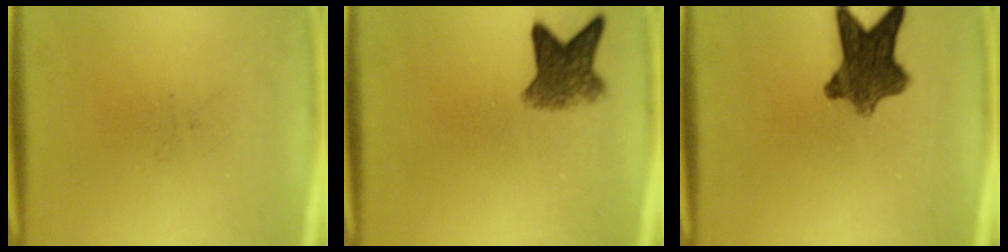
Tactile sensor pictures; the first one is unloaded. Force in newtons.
{"total": 5.7}
{"total": 9.6}